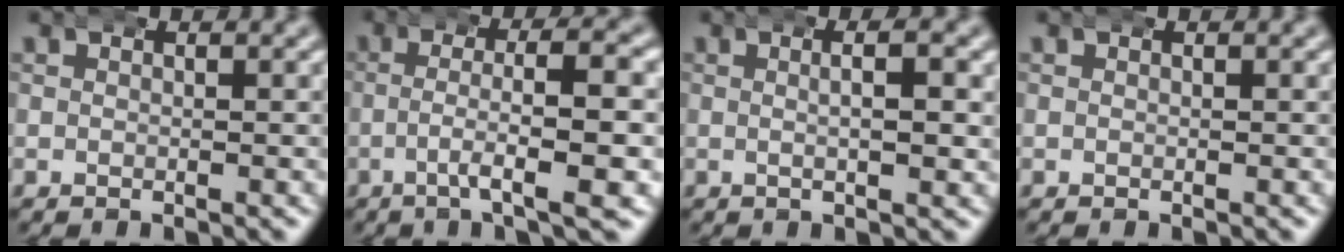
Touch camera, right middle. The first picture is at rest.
{"total": 4.5, "force": [-1.0, 0.3, 4.4], "torque": [-0.074, 0.001, -0.021]}
{"total": 3.3, "force": [0.7, 0.7, 3.1], "torque": [-0.043, 0.013, 0.005]}
{"total": 0.0}